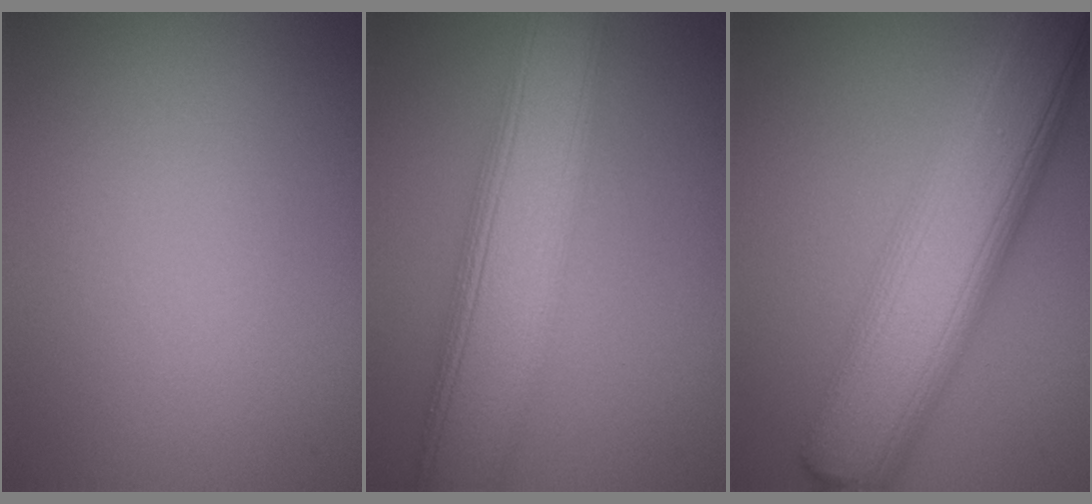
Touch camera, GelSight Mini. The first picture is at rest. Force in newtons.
{"total": 8.6, "press": 8.6, "slide": 0.3}
{"total": 10.0, "press": 10.0, "slide": 0.2}